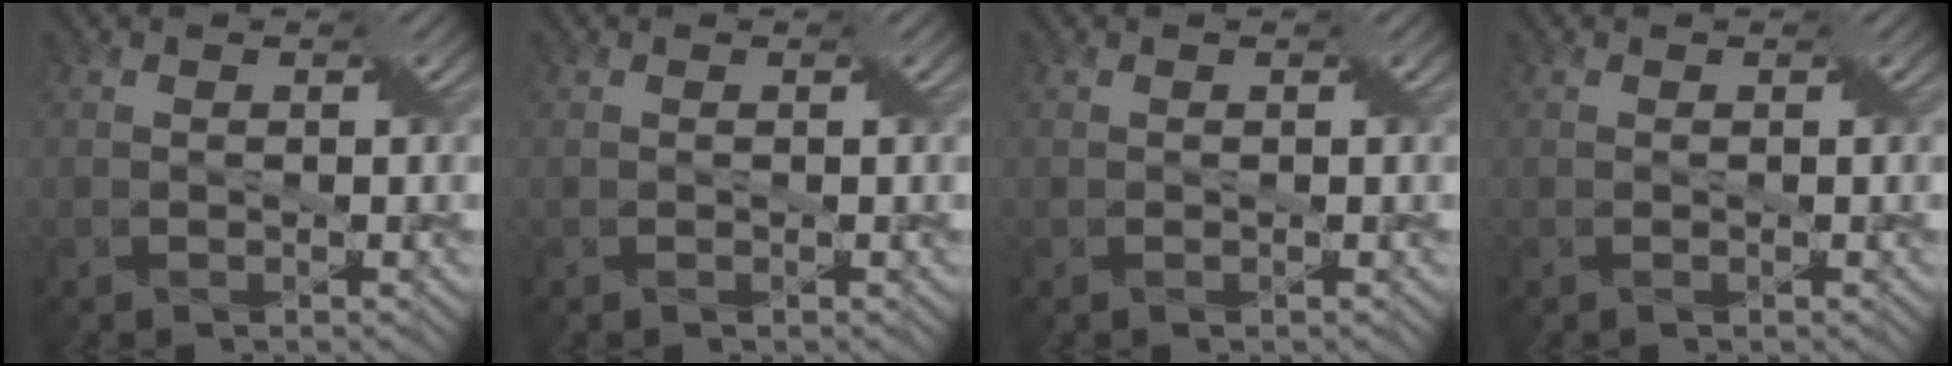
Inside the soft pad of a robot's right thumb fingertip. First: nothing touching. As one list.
[{"total": 0.0}, {"total": 0.0}, {"total": 0.0}]